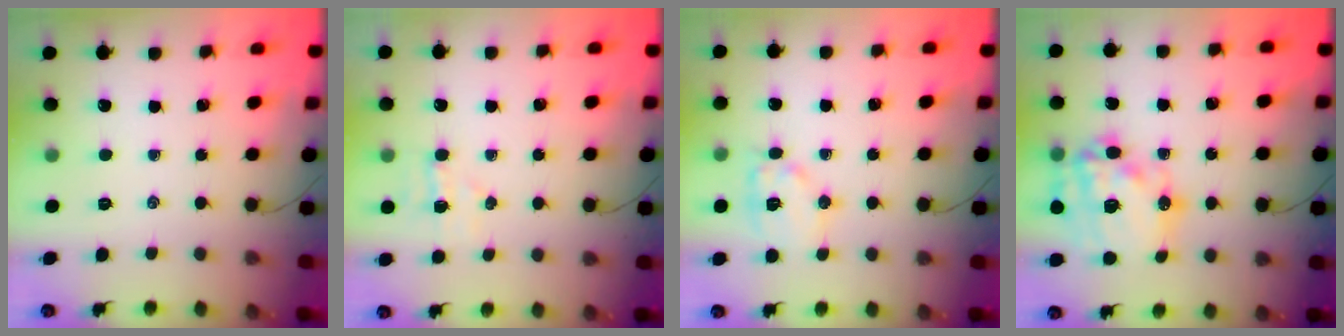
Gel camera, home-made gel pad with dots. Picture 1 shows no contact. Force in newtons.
{"total": 4.0, "press": 3.8, "slide": 1.1}
{"total": 9.8, "press": 9.8, "slide": 0.6}
{"total": 22.8, "press": 22.2, "slide": 4.9}